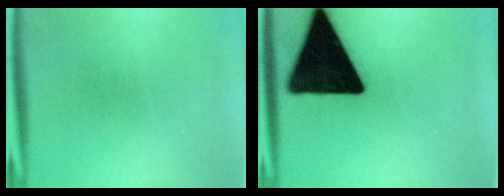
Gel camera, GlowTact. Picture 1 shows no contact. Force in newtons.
{"total": 19.8}